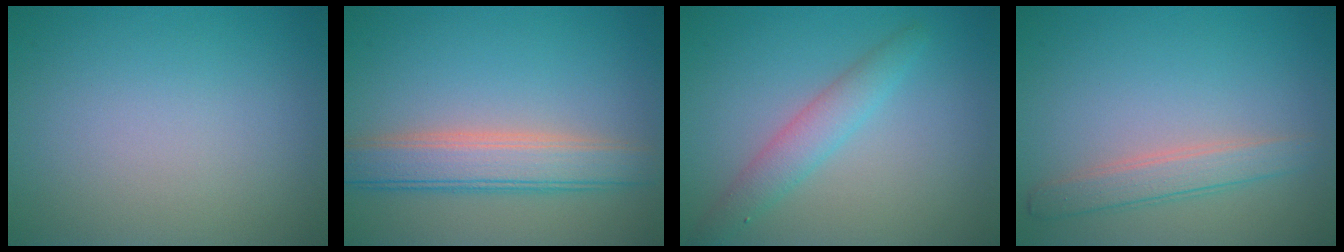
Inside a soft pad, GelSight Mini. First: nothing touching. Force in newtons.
{"total": 4.9, "press": 4.9, "slide": 0.3}
{"total": 2.8, "press": 2.8, "slide": 0.1}
{"total": 2.5, "press": 2.4, "slide": 0.1}